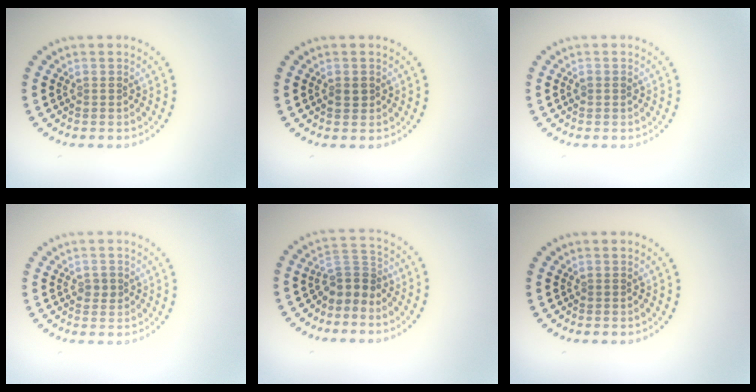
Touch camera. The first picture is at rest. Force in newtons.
{"total": 1.2, "press": 1.2, "slide": 0.2}
{"total": 0.8, "press": 0.8, "slide": 0.1}
{"total": 1.1, "press": 1.1, "slide": 0.3}
{"total": 2.9, "press": 2.1, "slide": 2.0}
{"total": 0.0}